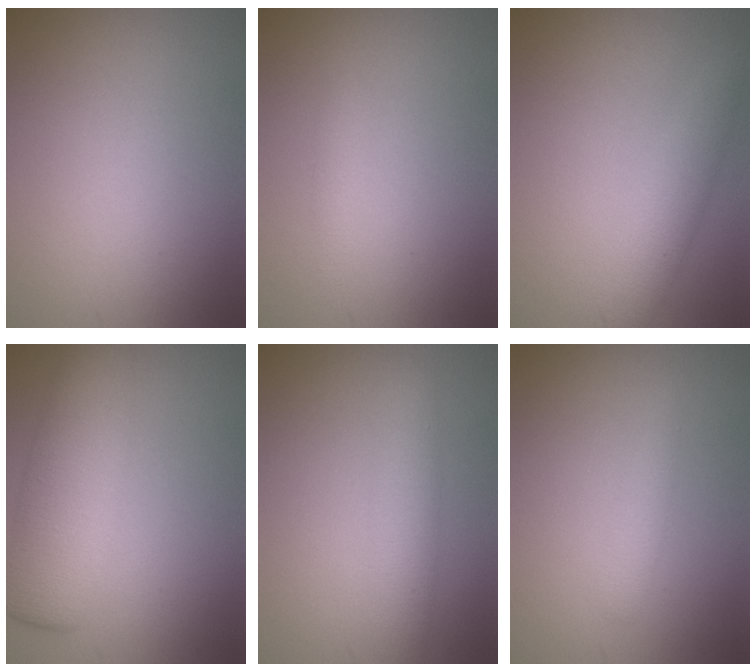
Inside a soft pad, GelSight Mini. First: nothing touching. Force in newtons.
{"total": 0.8, "press": 0.8, "slide": 0.1}
{"total": 3.0, "press": 3.0, "slide": 0.1}
{"total": 7.4, "press": 7.4, "slide": 0.2}
{"total": 2.9, "press": 2.9, "slide": 0.1}
{"total": 1.3, "press": 1.3, "slide": 0.0}